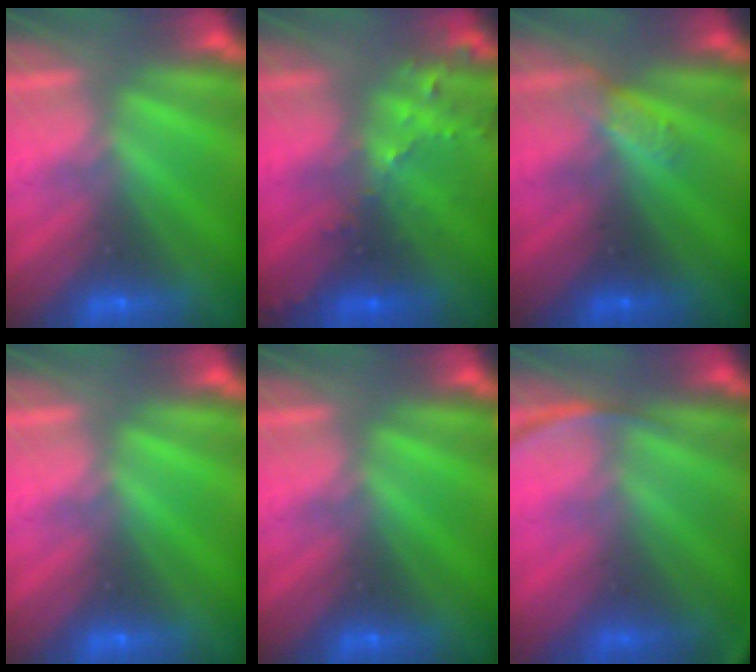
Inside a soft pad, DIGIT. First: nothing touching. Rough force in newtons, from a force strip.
{"total": 9.2}
{"total": 2.9}
{"total": 0.0}
{"total": 0.0}
{"total": 2.4}